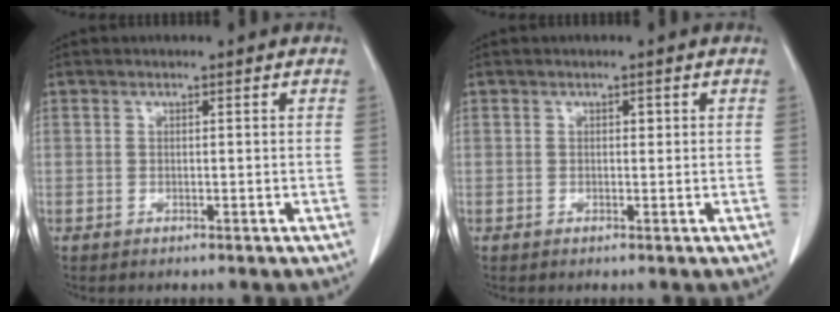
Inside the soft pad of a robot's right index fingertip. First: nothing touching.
{"total": 0.7, "force": [0.2, 0.4, 0.5], "torque": [-0.006, 0.001, 0.002]}